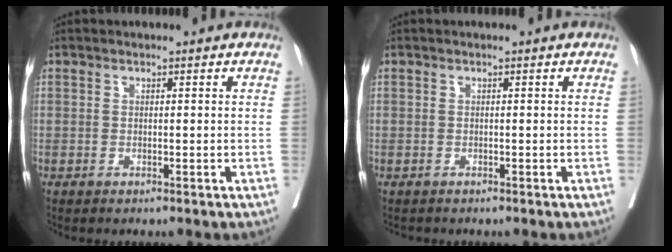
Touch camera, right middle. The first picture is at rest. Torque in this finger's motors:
{"motor_torque": [0.01, -0.01, 0.00, 0.00]}